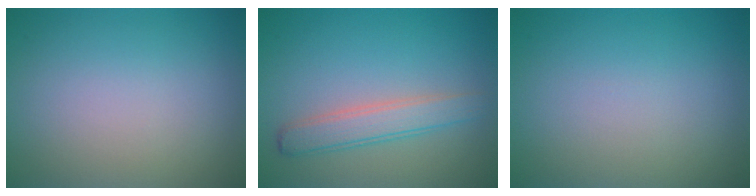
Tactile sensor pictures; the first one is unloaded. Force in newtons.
{"total": 3.0, "press": 3.0, "slide": 0.1}
{"total": 0.0}